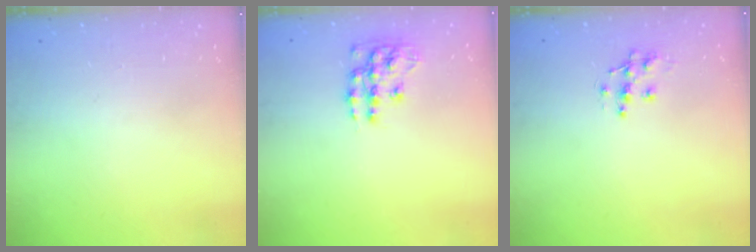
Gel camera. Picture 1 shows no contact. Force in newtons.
{"total": 11.7, "press": 11.6, "slide": 0.8}
{"total": 8.5, "press": 8.4, "slide": 0.6}